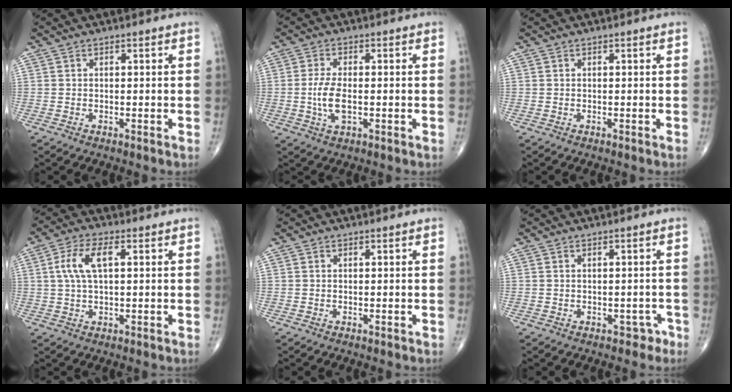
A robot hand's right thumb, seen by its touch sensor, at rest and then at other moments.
{"total": 5.6, "force": [-0.6, 2.6, 5.0], "torque": [-0.105, -0.003, -0.013]}
{"total": 0.0}
{"total": 7.1, "force": [1.5, 3.1, 6.2], "torque": [-0.138, 0.013, 0.028]}
{"total": 0.0}
{"total": 2.0, "force": [-1.0, 1.6, 0.8], "torque": [0.004, 0.013, -0.010]}